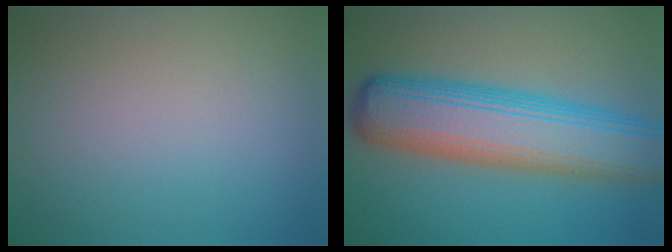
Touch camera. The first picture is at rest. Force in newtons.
{"total": 10.8, "press": 10.8, "slide": 0.5}